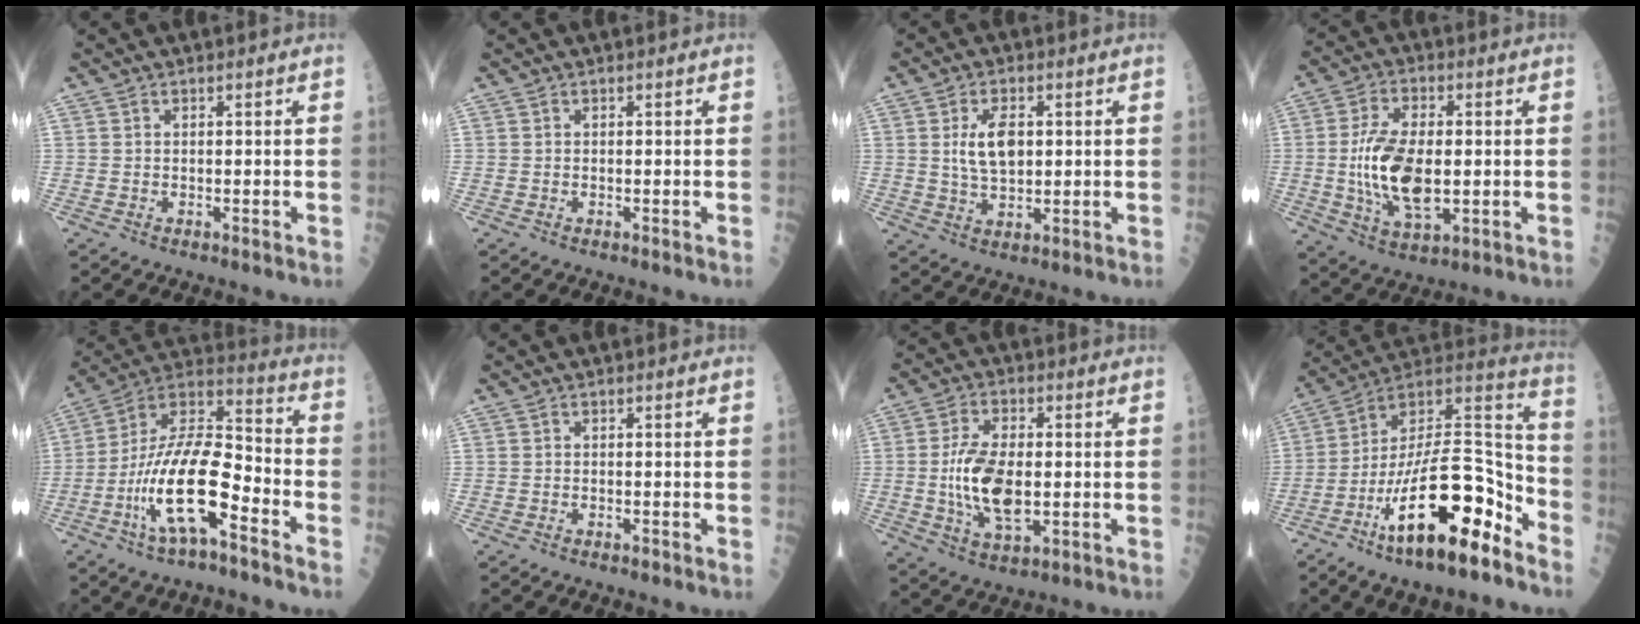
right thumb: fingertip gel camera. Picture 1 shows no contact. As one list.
[{"total": 0.0}, {"total": 7.0, "force": [1.3, 3.7, 5.9], "torque": [-0.096, -0.006, 0.026]}, {"total": 14.0, "force": [-0.7, 6.6, 12.3], "torque": [-0.236, -0.007, -0.010]}, {"total": 19.3, "force": [-7.3, 6.3, 16.7], "torque": [-0.317, 0.060, -0.130]}, {"total": 0.0}, {"total": 12.1, "force": [-0.8, 5.8, 10.6], "torque": [-0.200, -0.004, -0.011]}, {"total": 24.6, "force": [-12.1, 8.0, 19.9], "torque": [-0.341, 0.075, -0.199]}]